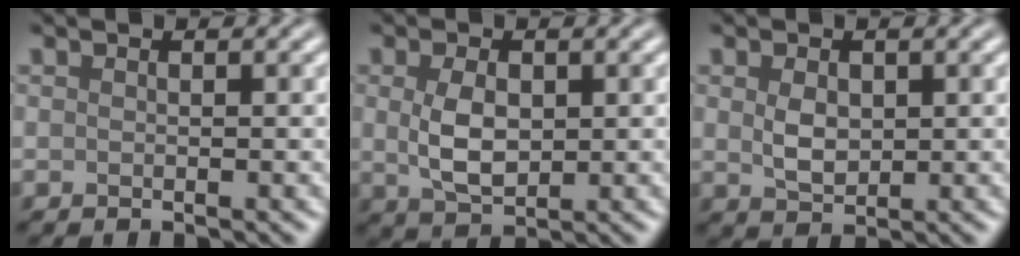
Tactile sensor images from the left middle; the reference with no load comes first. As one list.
[{"total": 4.0, "force": [0.3, 2.4, 3.2], "torque": [-0.073, -0.001, 0.011]}, {"total": 2.5, "force": [0.4, 1.7, 1.8], "torque": [-0.039, -0.002, 0.013]}]